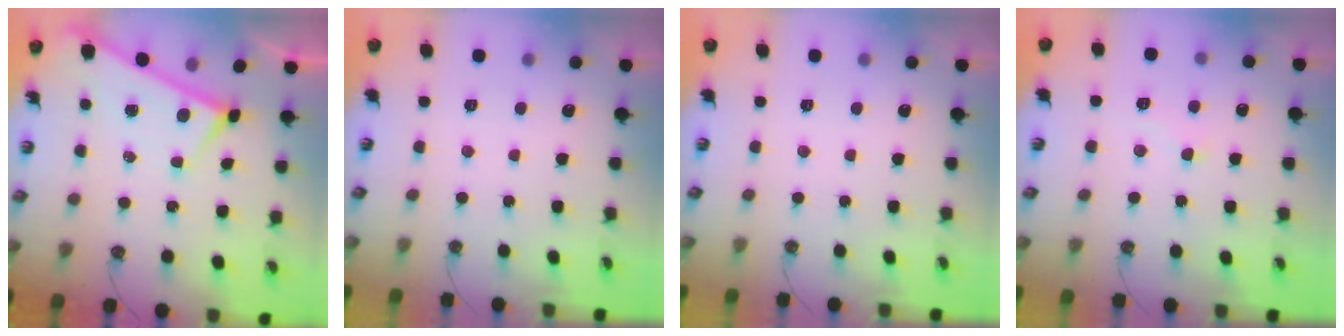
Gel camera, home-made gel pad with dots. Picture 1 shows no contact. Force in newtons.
{"total": 0.0}
{"total": 0.0}
{"total": 2.5, "press": 2.4, "slide": 0.7}